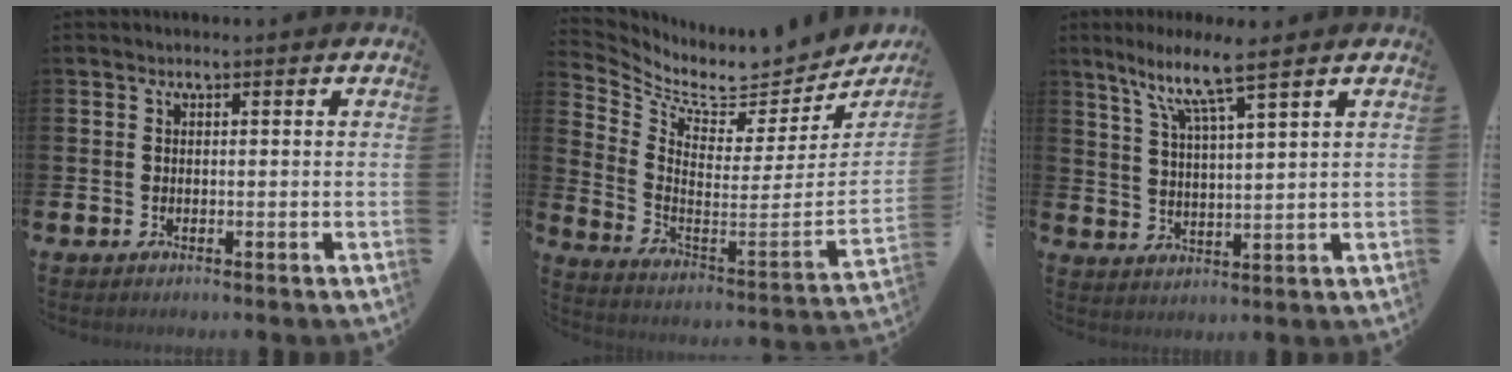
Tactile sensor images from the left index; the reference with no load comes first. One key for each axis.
{"total": 6.3, "fx": 5.9, "fy": 1.8, "fz": 1.3, "tx": -0.051, "ty": -0.076, "tz": 0.093}
{"total": 7.7, "fx": 6.1, "fy": 0.0, "fz": 4.6, "tx": -0.102, "ty": -0.027, "tz": 0.102}